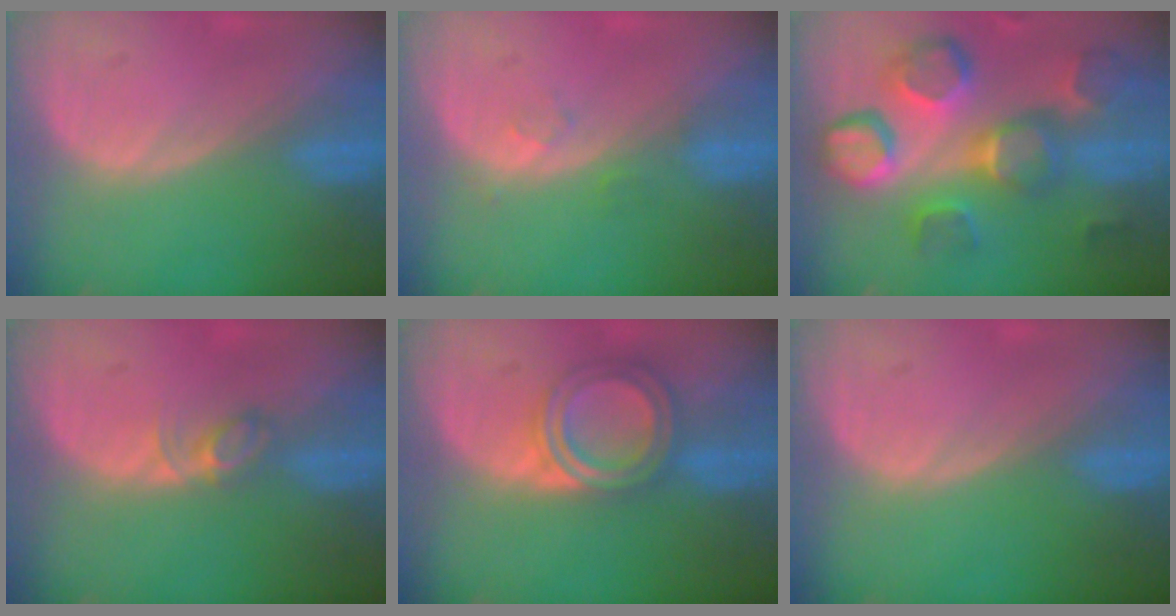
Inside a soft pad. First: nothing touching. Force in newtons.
{"total": 1.4, "press": 1.4, "slide": 0.1}
{"total": 12.5, "press": 11.1, "slide": 5.8}
{"total": 2.5, "press": 2.5, "slide": 0.4}
{"total": 5.6, "press": 5.6, "slide": 0.1}
{"total": 0.0}